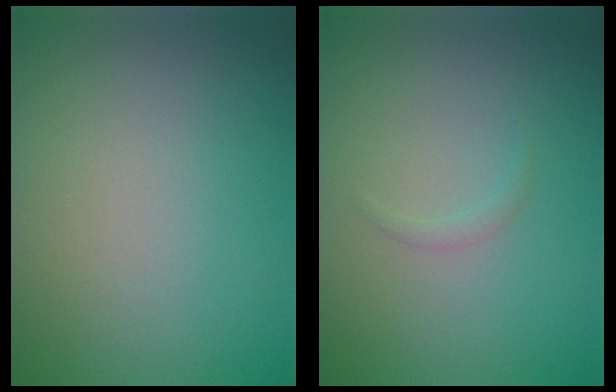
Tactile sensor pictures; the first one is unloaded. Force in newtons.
{"total": 0.6, "press": 0.6, "slide": 0.1}